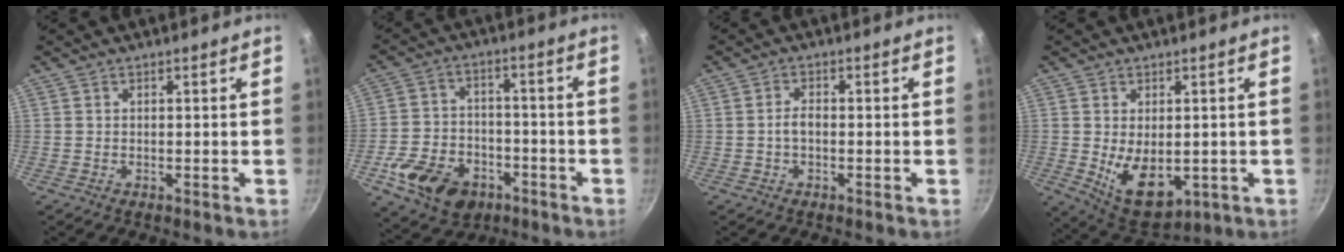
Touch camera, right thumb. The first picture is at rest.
{"total": 14.0, "force": [-6.4, 9.9, 7.6], "torque": [-0.123, 0.042, -0.100]}
{"total": 2.4, "force": [-0.5, 1.3, 2.0], "torque": [-0.032, 0.014, -0.009]}
{"total": 10.2, "force": [-1.0, 6.3, 8.0], "torque": [-0.109, -0.018, 0.009]}